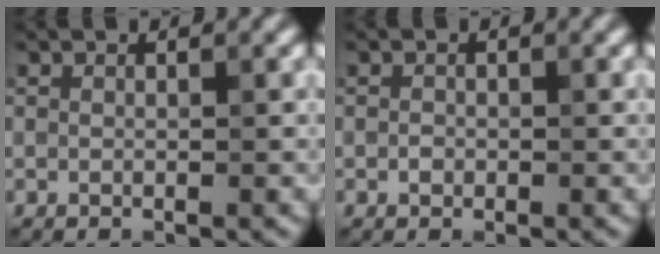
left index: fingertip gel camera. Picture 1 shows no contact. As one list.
[{"total": 0.6, "force": [-0.2, 0.5, 0.3], "torque": [-0.003, -0.001, -0.005]}]